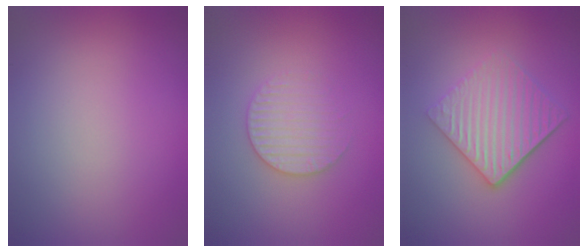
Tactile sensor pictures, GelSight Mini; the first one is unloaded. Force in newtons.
{"total": 2.8, "press": 2.7, "slide": 0.6}
{"total": 5.0, "press": 3.7, "slide": 3.4}